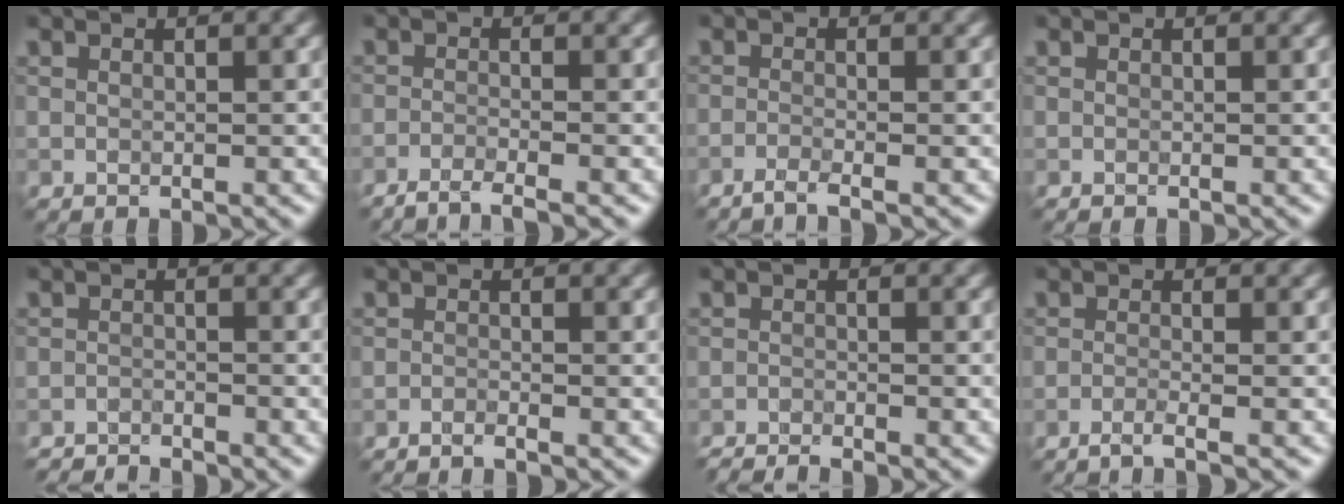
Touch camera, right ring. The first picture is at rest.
{"total": 3.0, "force": [-2.4, 0.4, 1.7], "torque": [-0.031, 0.004, -0.055]}
{"total": 1.9, "force": [-1.4, 0.2, 1.3], "torque": [-0.023, -0.001, -0.040]}
{"total": 0.0}
{"total": 2.6, "force": [-2.6, 0.3, 0.2], "torque": [-0.001, -0.005, -0.052]}
{"total": 1.2, "force": [-1.1, 0.0, 0.6], "torque": [-0.016, 0.000, -0.026]}
{"total": 2.7, "force": [-2.6, 0.1, 0.7], "torque": [-0.018, -0.005, -0.052]}
{"total": 1.8, "force": [-1.2, 0.2, 1.3], "torque": [-0.015, 0.000, -0.038]}